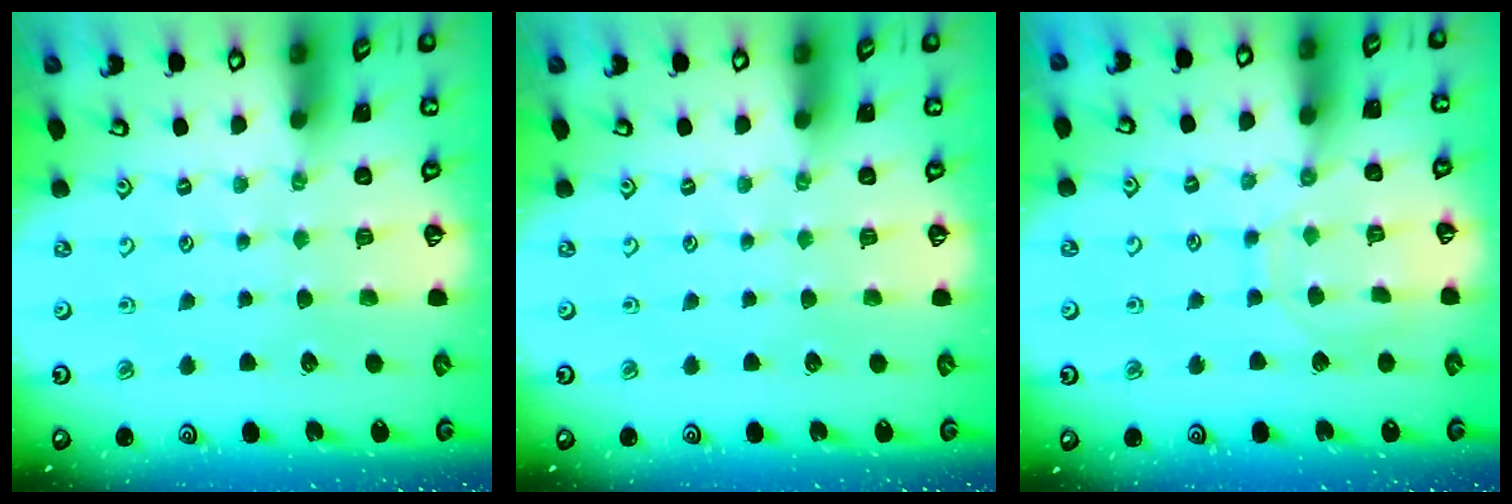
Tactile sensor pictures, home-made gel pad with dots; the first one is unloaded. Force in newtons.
{"total": 0.0}
{"total": 9.3, "press": 9.2, "slide": 0.8}